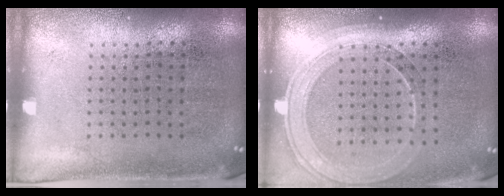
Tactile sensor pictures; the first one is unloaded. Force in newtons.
{"total": 1.8, "press": 1.6, "slide": 0.8}